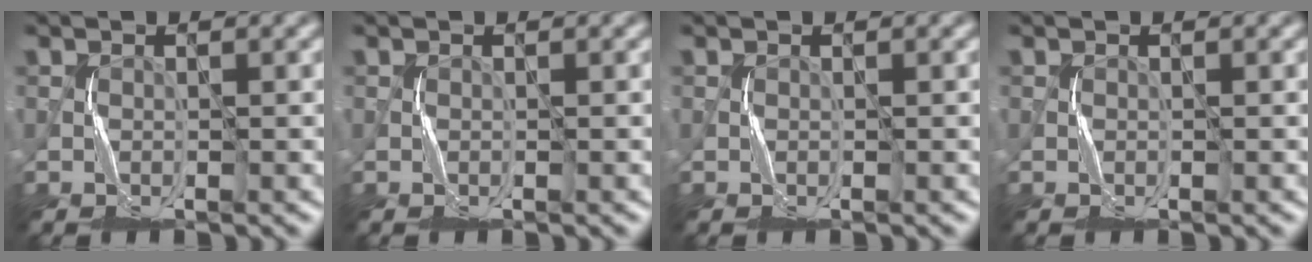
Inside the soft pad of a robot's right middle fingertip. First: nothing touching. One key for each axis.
{"total": 0.0}
{"total": 0.0}
{"total": 0.0}